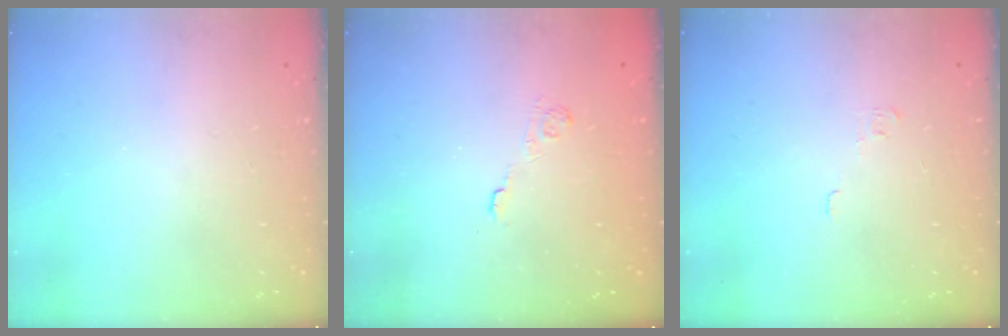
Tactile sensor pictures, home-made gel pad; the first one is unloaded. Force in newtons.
{"total": 2.2, "press": 1.7, "slide": 1.4}
{"total": 2.3, "press": 2.3, "slide": 0.3}